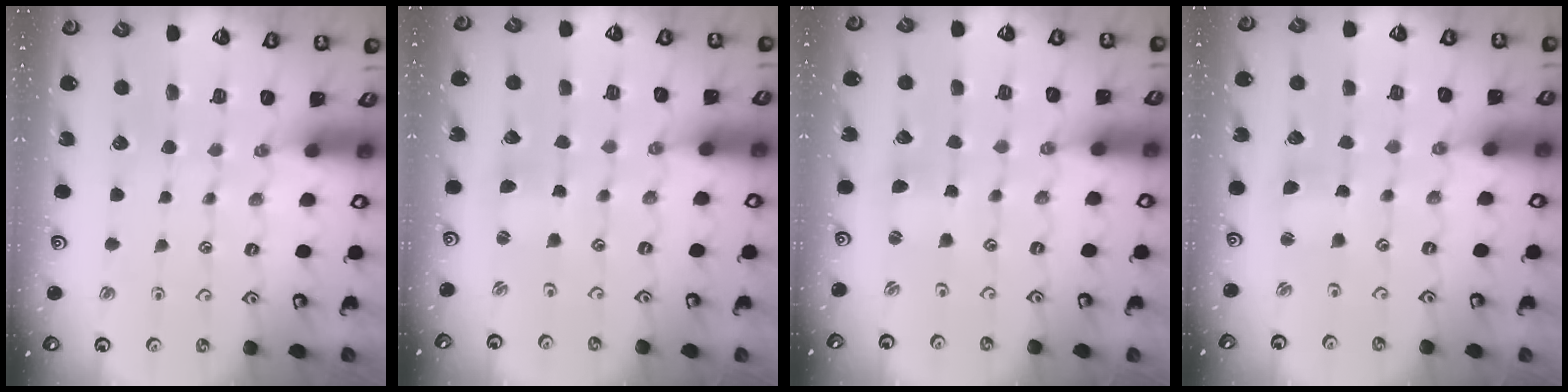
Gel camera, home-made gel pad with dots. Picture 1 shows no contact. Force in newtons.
{"total": 1.3, "press": 1.2, "slide": 0.2}
{"total": 1.3, "press": 1.2, "slide": 0.2}
{"total": 2.0, "press": 2.0, "slide": 0.3}